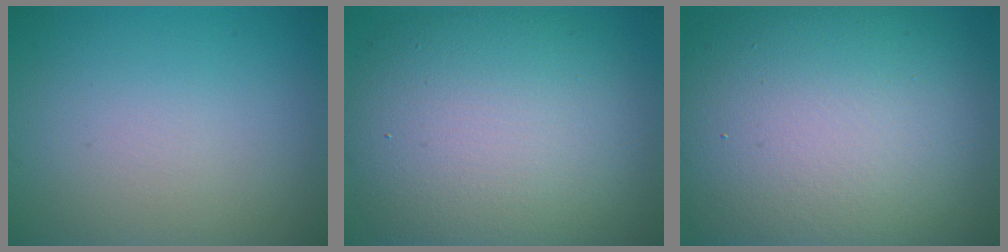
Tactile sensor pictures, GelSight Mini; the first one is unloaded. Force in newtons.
{"total": 12.4, "press": 12.4, "slide": 0.7}
{"total": 16.8, "press": 16.8, "slide": 0.8}